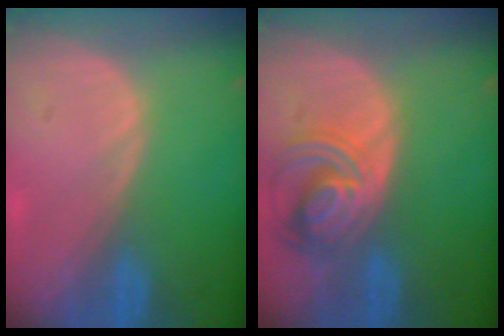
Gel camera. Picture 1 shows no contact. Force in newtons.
{"total": 7.5, "press": 6.7, "slide": 3.5}